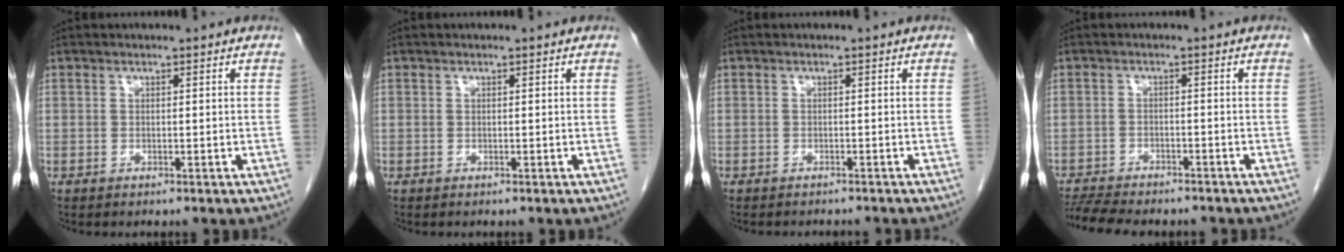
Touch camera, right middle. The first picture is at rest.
{"total": 0.0}
{"total": 3.9, "force": [-3.7, 0.7, 1.2], "torque": [-0.011, -0.003, -0.045]}
{"total": 10.4, "force": [-9.3, 2.0, 4.1], "torque": [-0.073, -0.006, -0.138]}